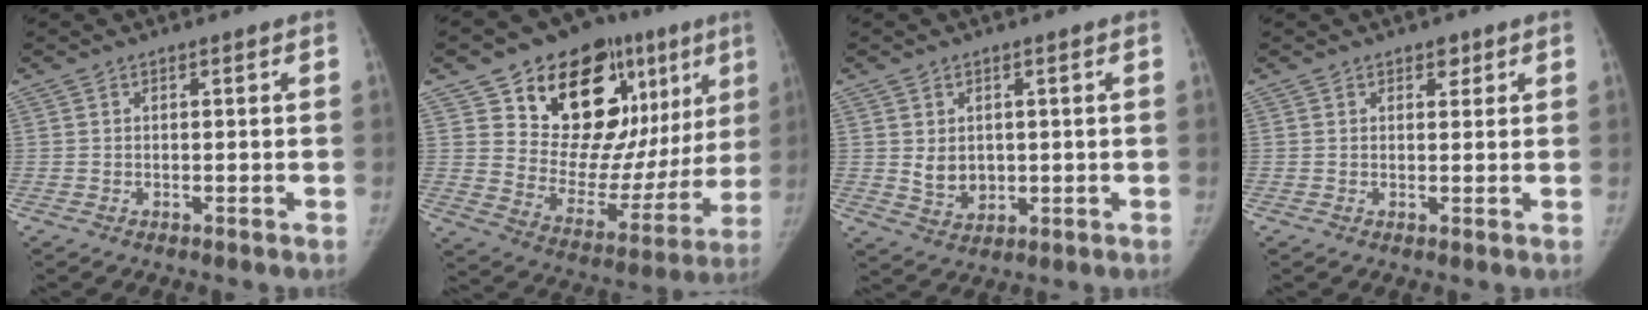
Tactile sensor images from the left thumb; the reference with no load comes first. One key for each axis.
{"total": 28.0, "fx": 13.4, "fy": 15.0, "fz": 19.5, "tx": -0.217, "ty": -0.027, "tz": 0.219}
{"total": 5.0, "fx": 0.5, "fy": 3.9, "fz": 3.0, "tx": -0.033, "ty": -0.012, "tz": 0.024}
{"total": 2.0, "fx": 1.2, "fy": 1.3, "fz": 0.9, "tx": 0.005, "ty": -0.005, "tz": 0.014}